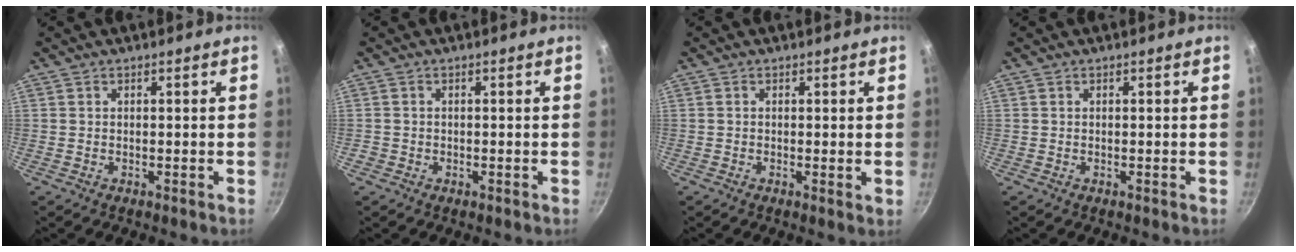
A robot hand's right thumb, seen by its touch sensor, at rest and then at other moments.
{"total": 0.8, "force": [-0.4, 0.7, 0.2], "torque": [-0.003, 0.002, -0.007]}
{"total": 0.9, "force": [0.1, 0.2, 0.9], "torque": [-0.015, -0.004, -0.003]}
{"total": 0.0}